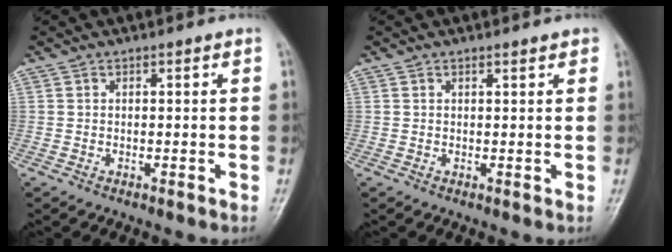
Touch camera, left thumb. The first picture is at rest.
{"total": 1.0, "force": [0.7, 0.3, 0.6], "torque": [-0.007, -0.003, 0.008]}